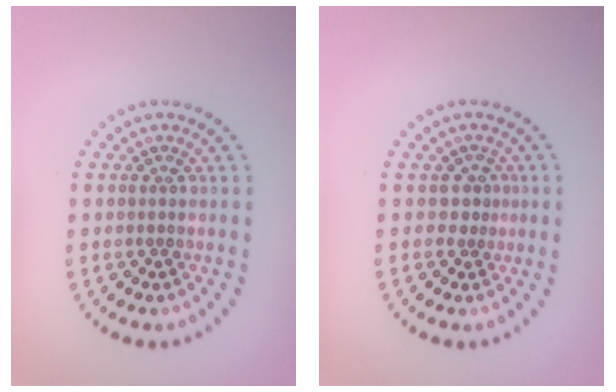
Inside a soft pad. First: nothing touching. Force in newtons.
{"total": 1.1, "press": 0.5, "slide": 0.9}